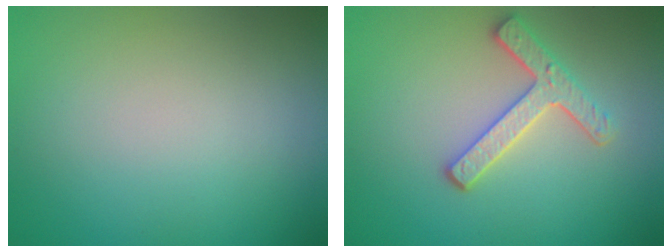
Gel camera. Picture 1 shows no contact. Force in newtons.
{"total": 3.3, "press": 2.9, "slide": 1.6}